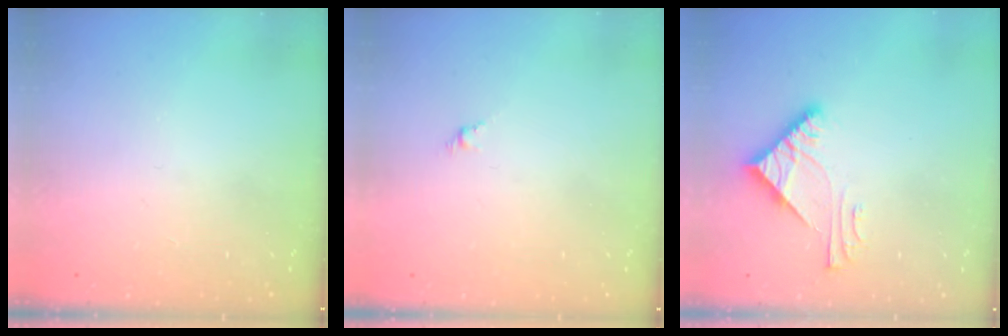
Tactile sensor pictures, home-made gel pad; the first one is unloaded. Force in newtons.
{"total": 1.6, "press": 1.5, "slide": 0.5}
{"total": 6.6, "press": 6.6, "slide": 0.5}